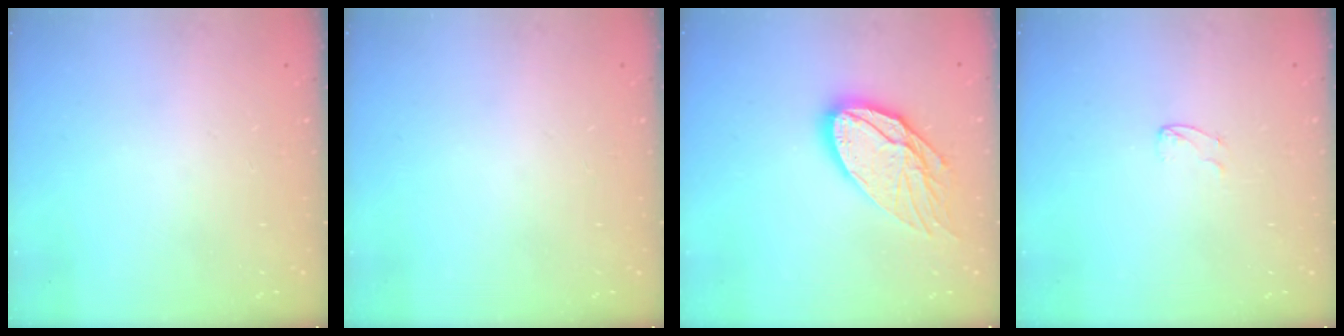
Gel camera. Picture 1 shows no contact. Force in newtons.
{"total": 0.0}
{"total": 16.0, "press": 15.9, "slide": 1.5}
{"total": 3.4, "press": 3.4, "slide": 0.3}